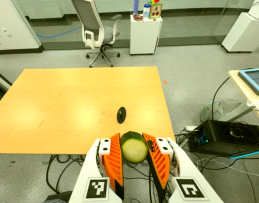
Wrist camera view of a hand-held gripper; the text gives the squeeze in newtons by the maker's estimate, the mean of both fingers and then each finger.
{"total": 11.9, "left": 12.3, "right": 11.5}